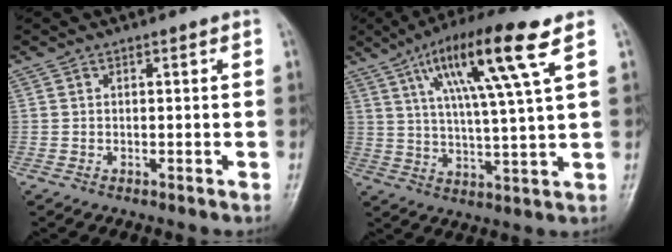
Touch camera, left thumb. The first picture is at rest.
{"total": 16.2, "force": [7.3, 1.4, 14.4], "torque": [-0.258, -0.013, 0.125]}